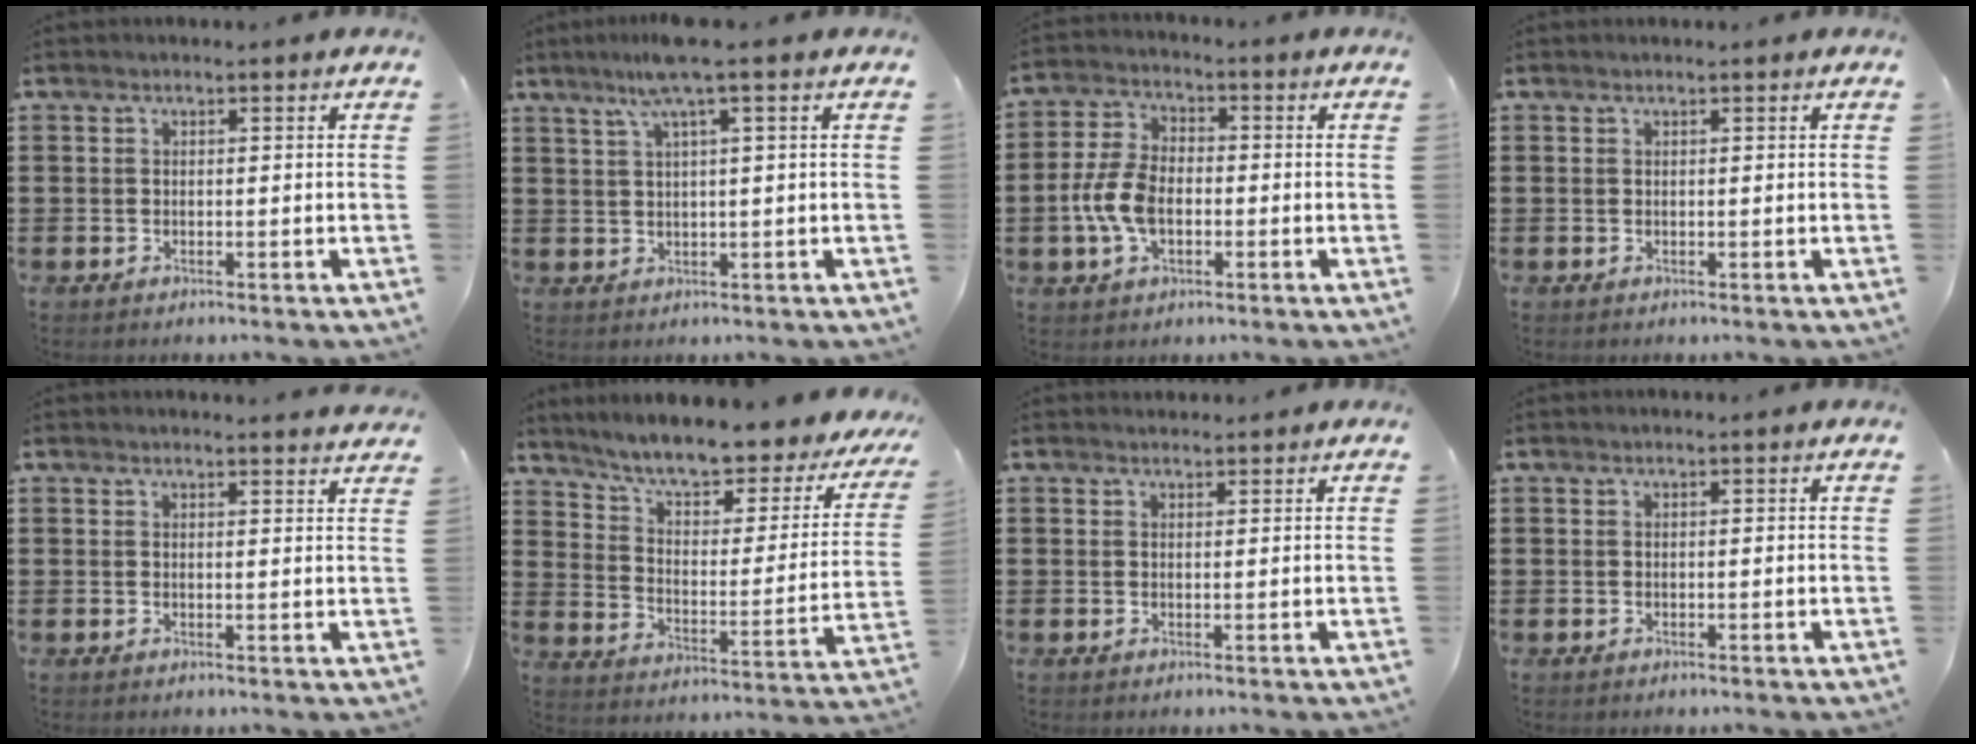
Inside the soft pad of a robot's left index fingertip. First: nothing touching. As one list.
[{"total": 5.7, "force": [3.1, -0.4, 4.8], "torque": [-0.099, 0.006, 0.051]}, {"total": 7.2, "force": [-1.6, 4.3, 5.5], "torque": [-0.145, -0.003, -0.039]}, {"total": 0.0}, {"total": 2.0, "force": [1.9, -0.2, 0.3], "torque": [-0.002, -0.008, 0.036]}, {"total": 7.1, "force": [6.0, 0.6, 3.6], "torque": [-0.087, -0.049, 0.097]}, {"total": 1.0, "force": [1.0, 0.3, 0.1], "torque": [-0.003, 0.001, 0.019]}, {"total": 0.0}]